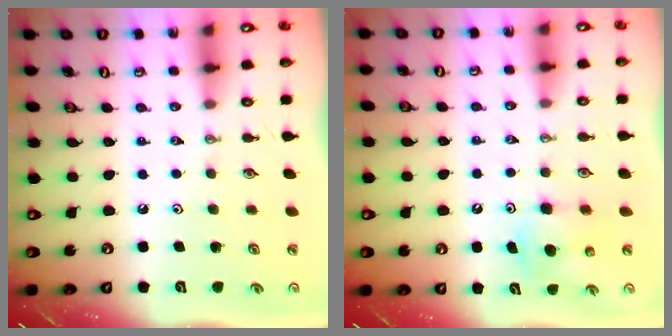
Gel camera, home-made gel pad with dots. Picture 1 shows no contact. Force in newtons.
{"total": 7.0, "press": 6.9, "slide": 0.5}